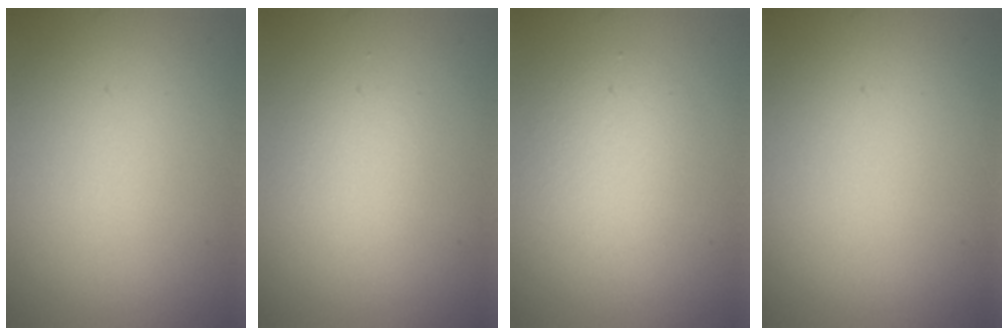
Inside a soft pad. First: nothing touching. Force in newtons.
{"total": 1.7, "press": 1.7, "slide": 0.2}
{"total": 2.8, "press": 2.8, "slide": 0.1}
{"total": 0.0}